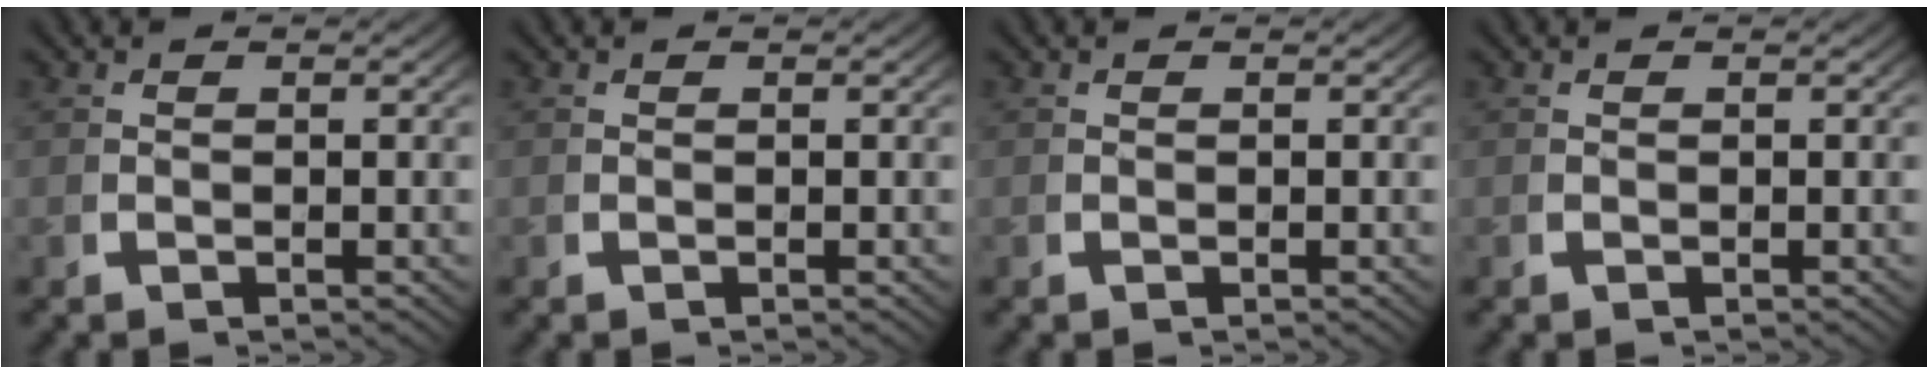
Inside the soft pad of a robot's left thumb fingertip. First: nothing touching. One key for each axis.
{"total": 0.0}
{"total": 0.0}
{"total": 0.0}